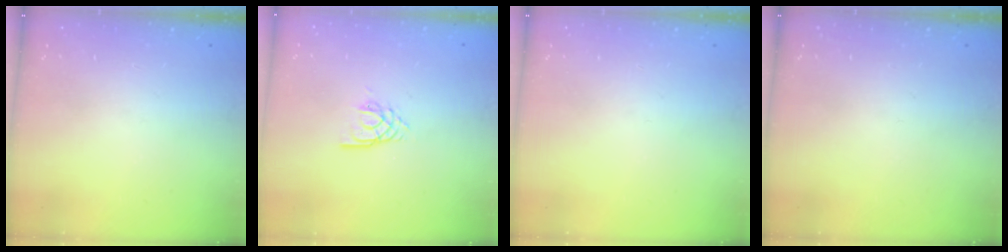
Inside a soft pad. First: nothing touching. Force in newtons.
{"total": 2.9, "press": 2.8, "slide": 0.4}
{"total": 0.0}
{"total": 0.0}